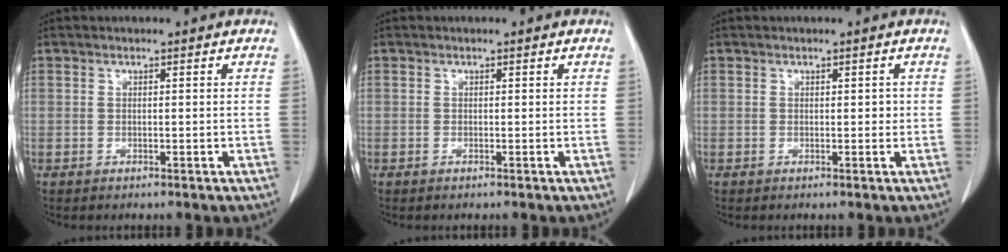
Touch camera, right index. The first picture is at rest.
{"total": 0.0}
{"total": 0.9, "force": [0.1, 0.6, 0.7], "torque": [-0.005, 0.003, 0.002]}